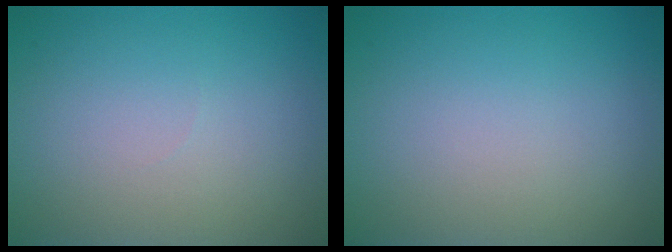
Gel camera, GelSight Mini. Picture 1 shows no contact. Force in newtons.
{"total": 0.0}